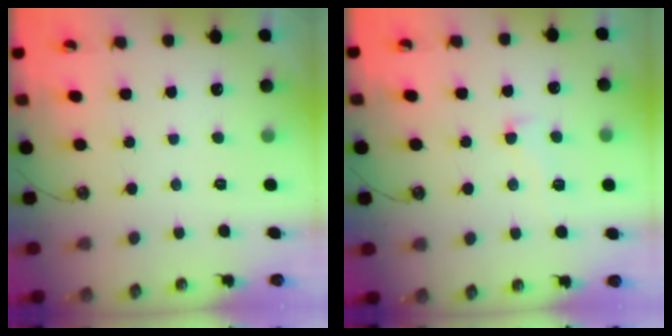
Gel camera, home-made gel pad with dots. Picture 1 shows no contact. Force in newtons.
{"total": 1.4, "press": 1.1, "slide": 0.8}